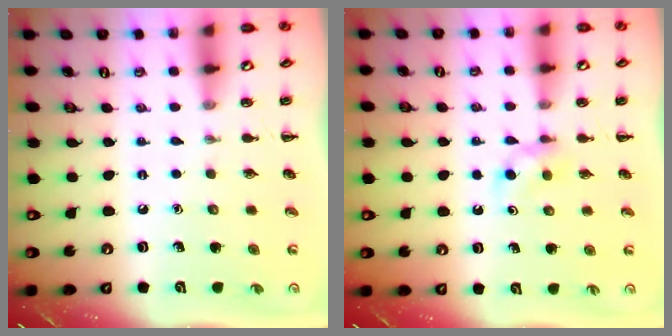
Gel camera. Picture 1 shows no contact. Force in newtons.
{"total": 2.6, "press": 2.4, "slide": 1.0}